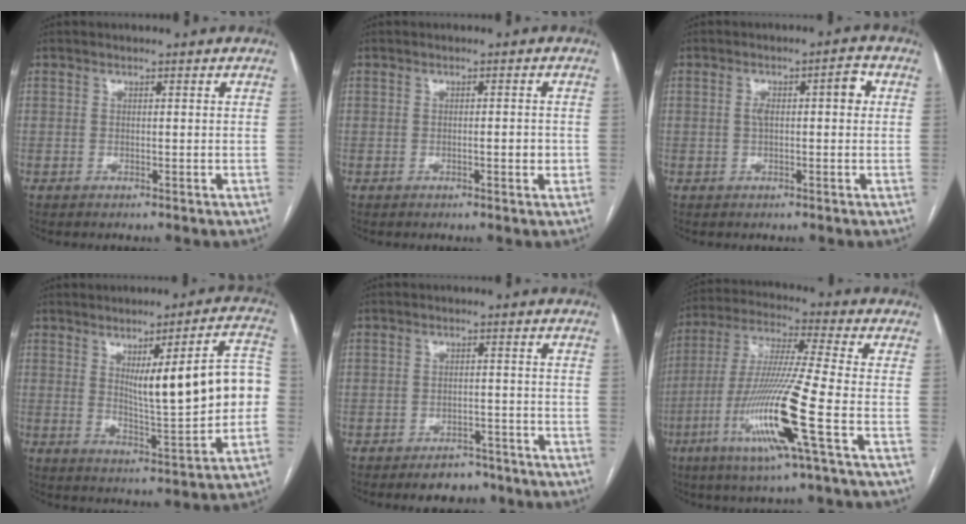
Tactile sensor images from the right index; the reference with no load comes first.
{"total": 1.9, "force": [-0.3, 0.6, 1.8], "torque": [-0.027, 0.001, -0.003]}
{"total": 4.5, "force": [0.7, 1.5, 4.2], "torque": [-0.070, 0.024, 0.011]}
{"total": 14.1, "force": [1.3, 1.9, 13.9], "torque": [-0.190, 0.016, 0.025]}
{"total": 4.8, "force": [-3.9, 2.5, 1.5], "torque": [-0.013, 0.007, -0.053]}
{"total": 16.2, "force": [-5.8, -1.1, 15.0], "torque": [-0.309, -0.021, -0.115]}